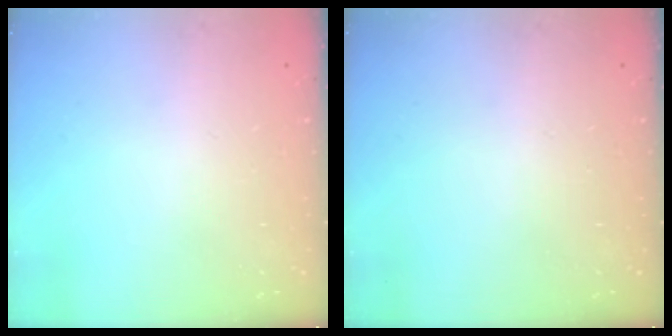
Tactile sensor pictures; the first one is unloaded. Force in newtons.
{"total": 0.0}